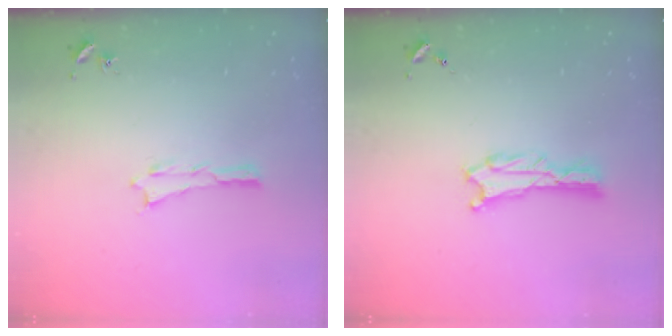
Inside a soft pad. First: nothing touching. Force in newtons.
{"total": 0.9, "press": 0.9, "slide": 0.1}